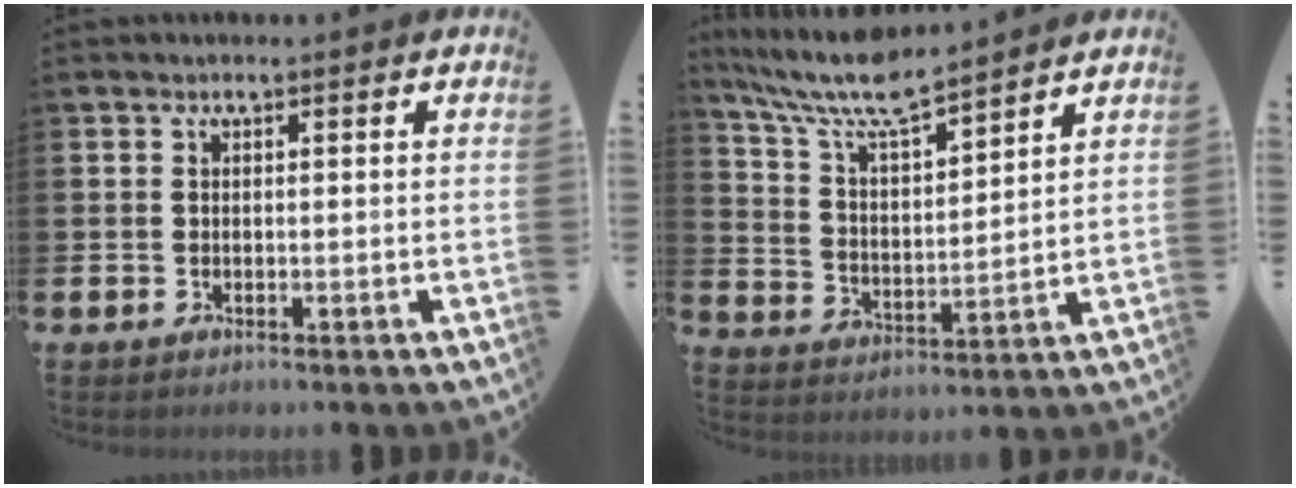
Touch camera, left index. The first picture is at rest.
{"total": 8.6, "force": [7.8, 1.4, 3.3], "torque": [-0.098, -0.042, 0.140]}